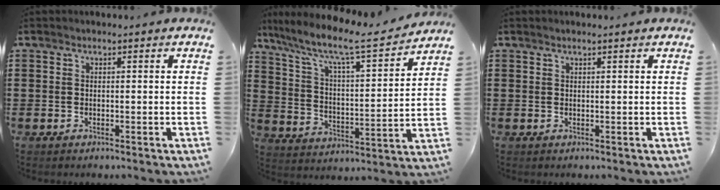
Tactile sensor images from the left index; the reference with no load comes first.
{"total": 7.8, "force": [6.3, 0.7, 4.4], "torque": [-0.114, -0.048, 0.097]}
{"total": 0.6, "force": [0.4, 0.0, 0.5], "torque": [-0.009, 0.000, 0.007]}